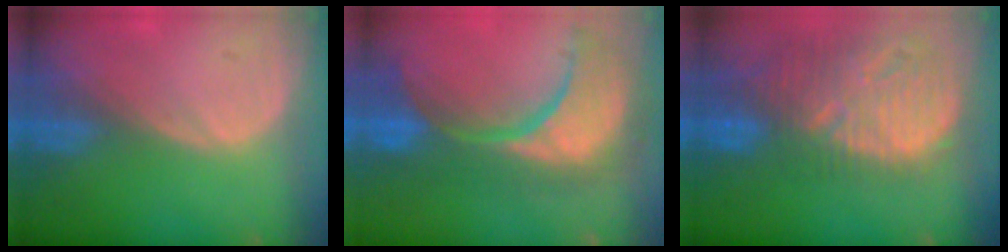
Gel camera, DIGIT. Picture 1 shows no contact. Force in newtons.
{"total": 13.2, "press": 11.6, "slide": 6.2}
{"total": 13.1, "press": 11.3, "slide": 6.6}